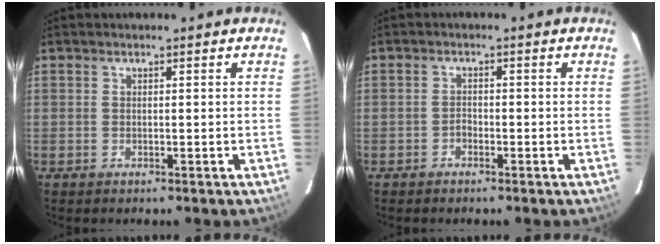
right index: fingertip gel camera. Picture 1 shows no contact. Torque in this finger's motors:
{"motor_torque": [0.19, 0.17, 0.02, -0.03]}